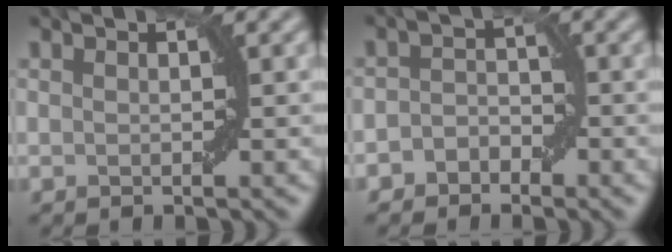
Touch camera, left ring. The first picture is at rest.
{"total": 1.9, "force": [-1.2, 1.4, 0.5], "torque": [0.001, 0.009, -0.028]}